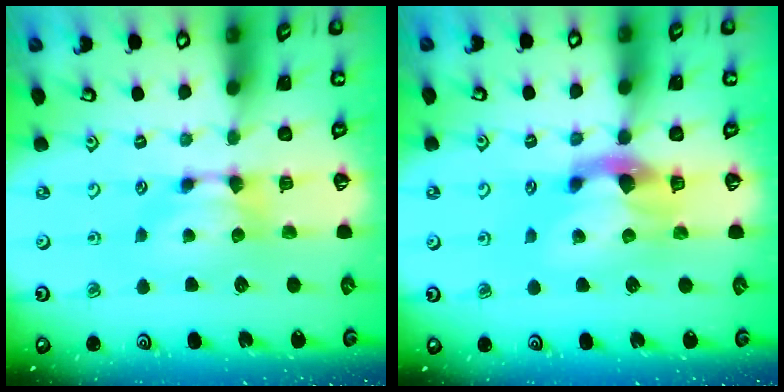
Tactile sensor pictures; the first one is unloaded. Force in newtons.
{"total": 3.8, "press": 3.4, "slide": 1.6}